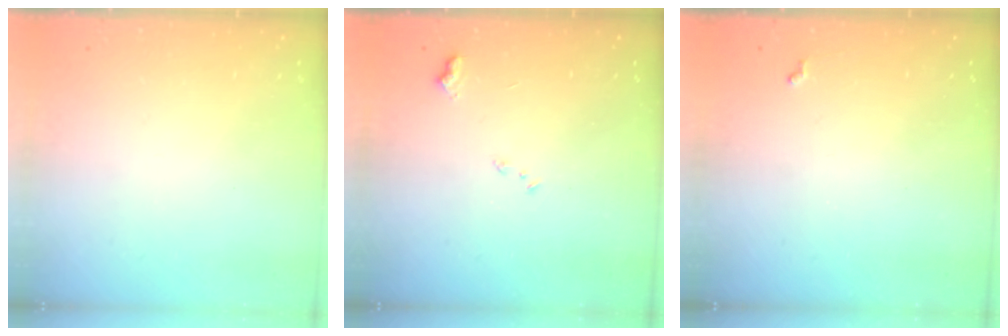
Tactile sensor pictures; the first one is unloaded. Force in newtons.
{"total": 7.7, "press": 7.7, "slide": 0.8}
{"total": 3.0, "press": 3.0, "slide": 0.5}